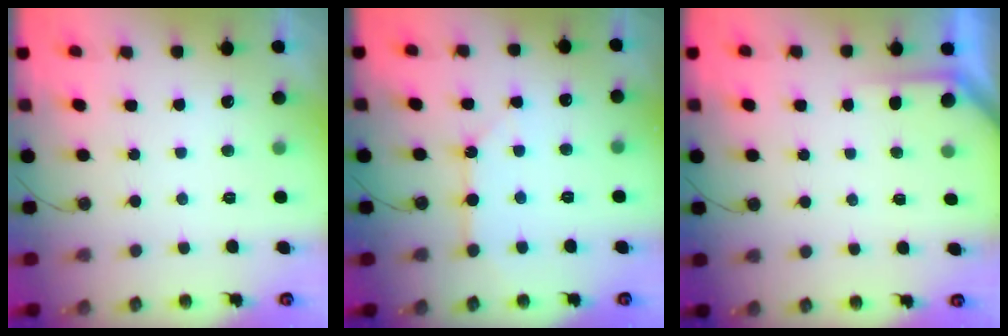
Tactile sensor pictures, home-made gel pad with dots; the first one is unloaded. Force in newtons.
{"total": 4.5, "press": 4.5, "slide": 0.4}
{"total": 1.7, "press": 1.7, "slide": 0.3}